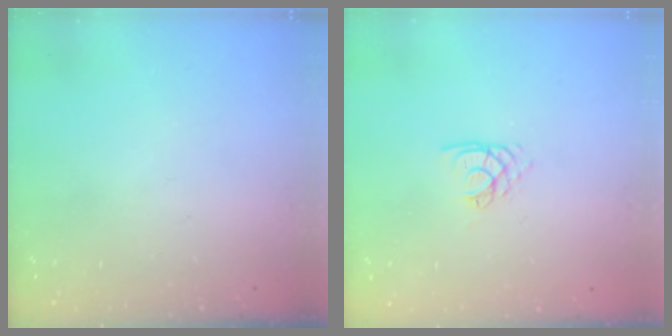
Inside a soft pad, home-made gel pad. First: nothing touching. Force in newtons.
{"total": 2.2, "press": 2.2, "slide": 0.2}